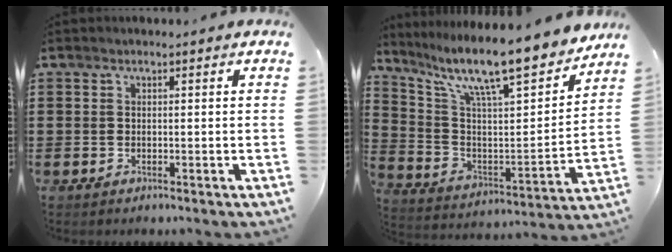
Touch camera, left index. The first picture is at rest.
{"total": 12.2, "force": [9.9, 1.6, 6.9], "torque": [-0.158, -0.071, 0.160]}